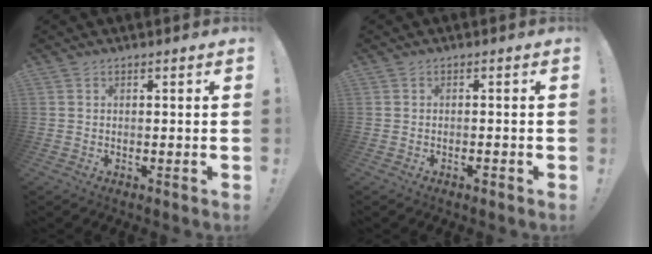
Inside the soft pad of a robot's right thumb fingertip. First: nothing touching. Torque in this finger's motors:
{"motor_torque": [-0.16, -0.04, -0.08, -0.45, 0.06]}